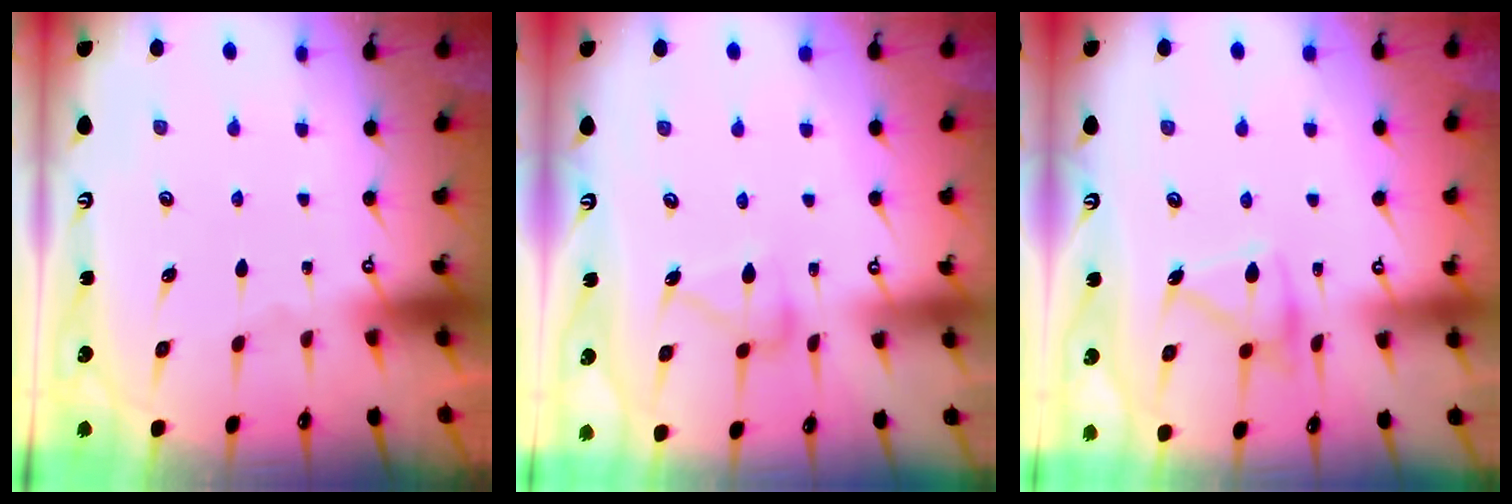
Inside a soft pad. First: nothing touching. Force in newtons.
{"total": 9.5, "press": 9.5, "slide": 0.5}
{"total": 12.8, "press": 12.8, "slide": 1.0}